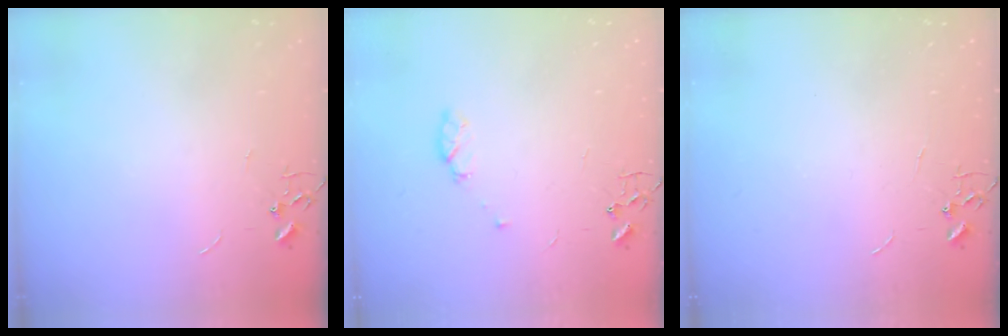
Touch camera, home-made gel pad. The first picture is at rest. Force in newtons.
{"total": 5.6, "press": 5.4, "slide": 1.4}
{"total": 0.0}